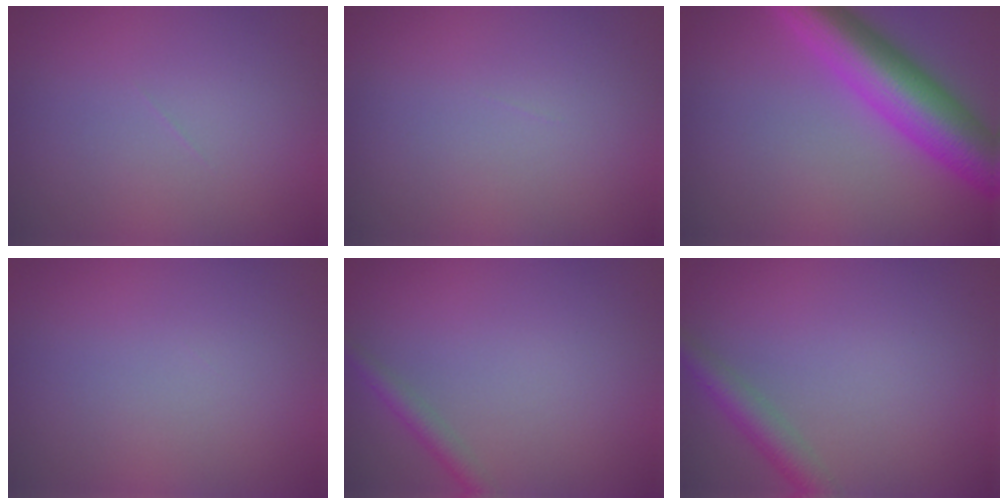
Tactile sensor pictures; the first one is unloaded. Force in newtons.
{"total": 0.0}
{"total": 8.3, "press": 8.3, "slide": 0.2}
{"total": 0.0}
{"total": 1.7, "press": 1.7, "slide": 0.1}
{"total": 2.7, "press": 2.7, "slide": 0.2}